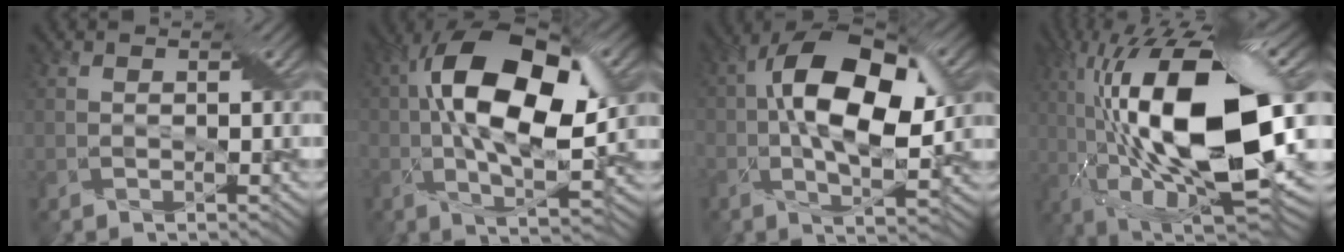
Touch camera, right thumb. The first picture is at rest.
{"total": 15.5, "force": [1.9, 7.6, 13.4], "torque": [-0.238, 0.004, 0.023]}
{"total": 14.2, "force": [1.1, 7.3, 12.0], "torque": [-0.222, 0.002, 0.017]}
{"total": 21.2, "force": [0.8, 8.5, 19.4], "torque": [-0.374, 0.008, 0.002]}